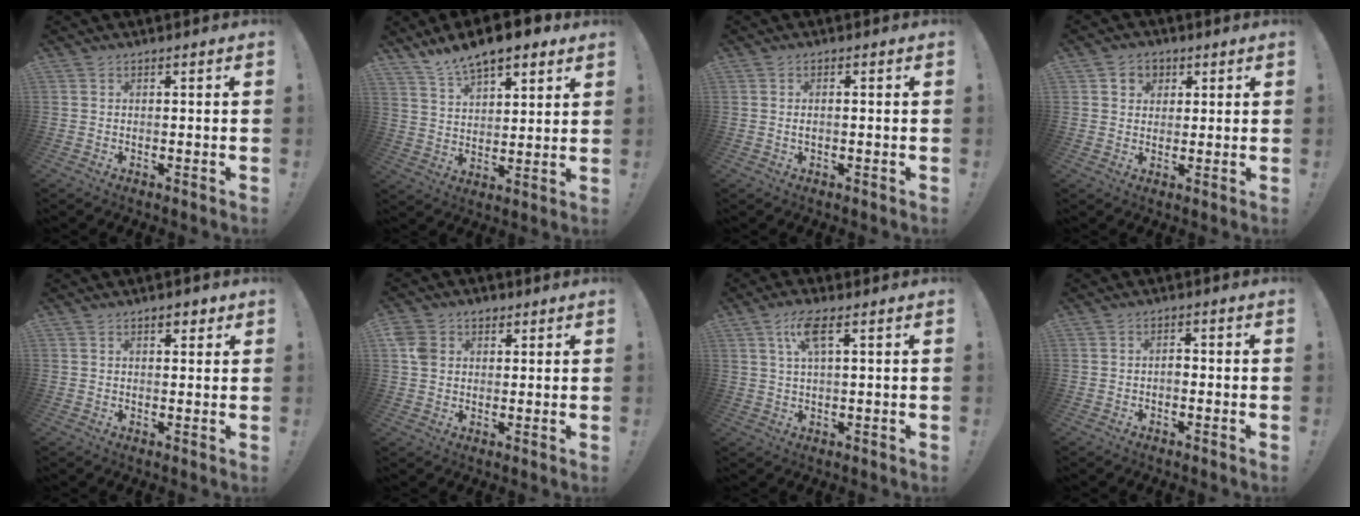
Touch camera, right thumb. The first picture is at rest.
{"total": 11.3, "force": [9.0, 4.5, 5.1], "torque": [-0.096, -0.059, 0.166]}
{"total": 1.2, "force": [-0.2, 0.1, 1.2], "torque": [-0.021, 0.000, -0.003]}
{"total": 4.9, "force": [1.9, 4.3, 1.3], "torque": [-0.014, -0.004, 0.036]}
{"total": 2.6, "force": [1.4, 1.5, 1.6], "torque": [-0.018, -0.003, 0.023]}
{"total": 6.1, "force": [1.9, 5.2, 2.5], "torque": [-0.034, 0.005, 0.038]}
{"total": 6.8, "force": [3.1, 1.6, 5.9], "torque": [-0.111, 0.001, 0.052]}
{"total": 1.6, "force": [-0.9, 0.9, 0.9], "torque": [-0.016, 0.004, -0.017]}